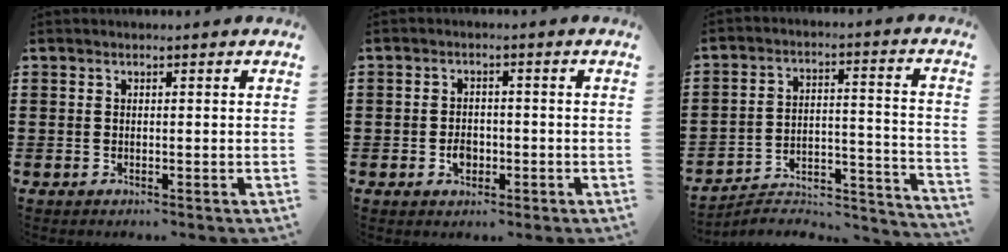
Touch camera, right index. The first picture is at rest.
{"total": 2.9, "force": [-0.9, 2.0, 1.9], "torque": [-0.036, 0.003, -0.017]}
{"total": 4.3, "force": [-4.0, 1.4, 1.1], "torque": [-0.023, -0.001, -0.084]}